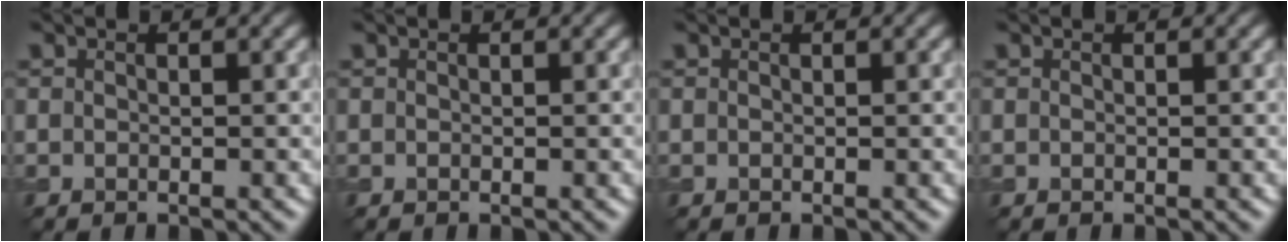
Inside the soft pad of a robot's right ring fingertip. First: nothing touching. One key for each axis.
{"total": 0.0}
{"total": 0.0}
{"total": 0.0}